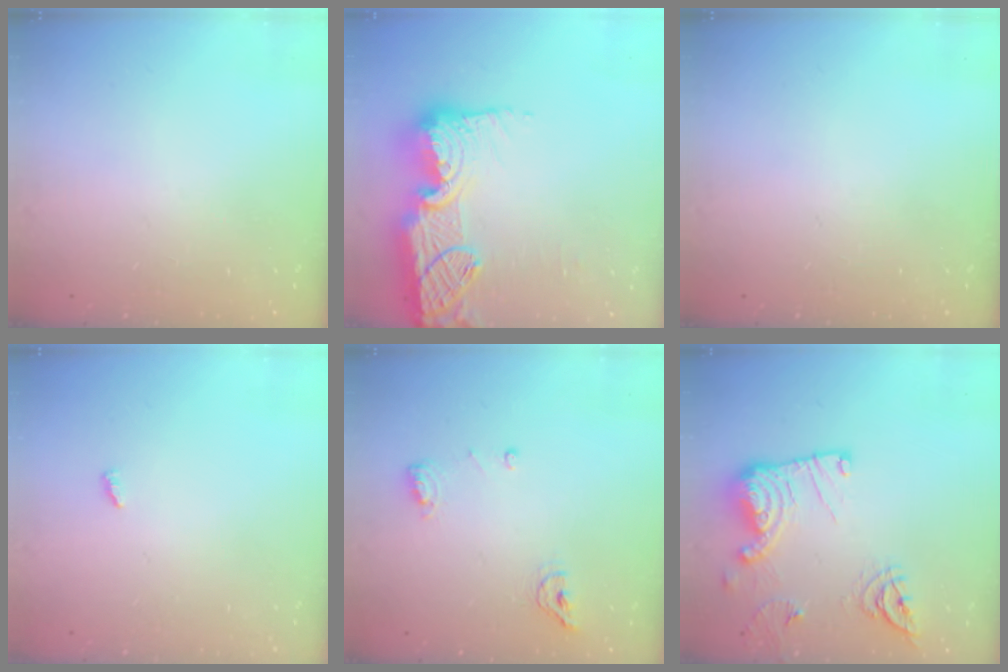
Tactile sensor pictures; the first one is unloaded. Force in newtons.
{"total": 21.2, "press": 21.2, "slide": 1.2}
{"total": 0.0}
{"total": 2.7, "press": 2.7, "slide": 0.2}
{"total": 8.1, "press": 7.2, "slide": 3.7}
{"total": 17.4, "press": 17.4, "slide": 1.1}